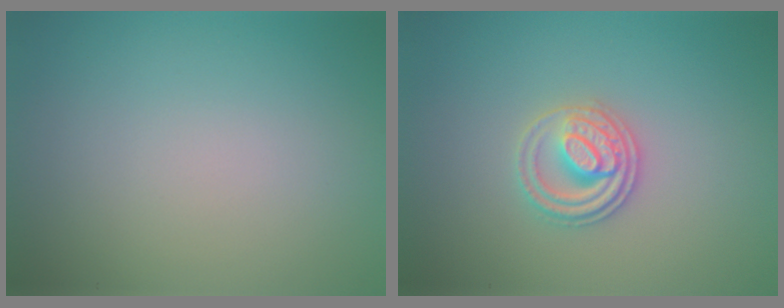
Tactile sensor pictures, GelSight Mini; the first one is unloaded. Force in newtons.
{"total": 2.8, "press": 2.6, "slide": 1.0}